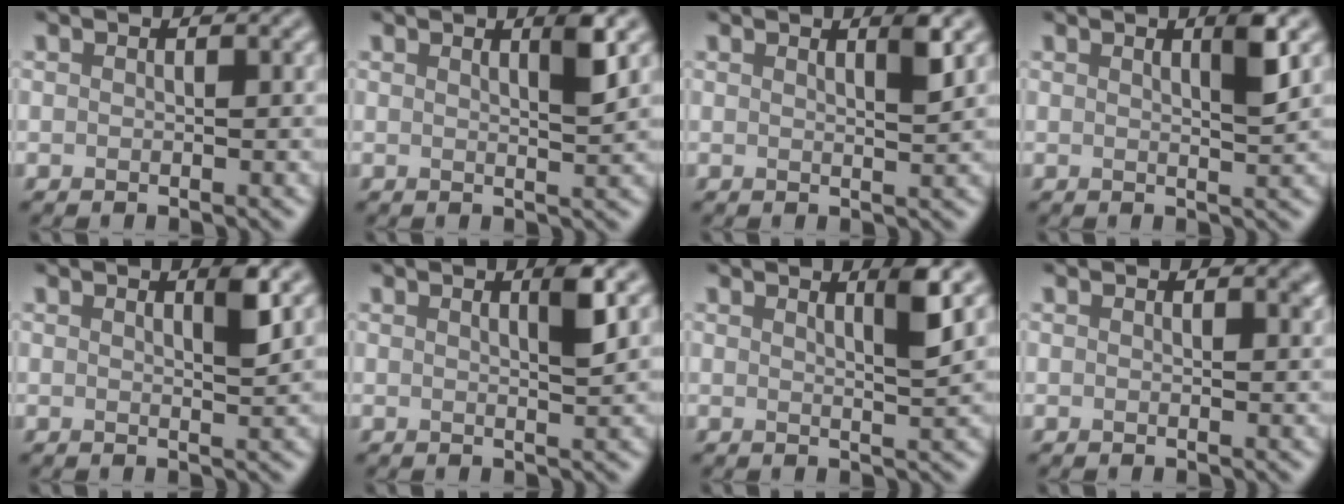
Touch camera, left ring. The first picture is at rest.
{"total": 2.2, "force": [1.1, 0.4, 1.9], "torque": [-0.022, 0.001, 0.014]}
{"total": 1.8, "force": [1.0, 0.4, 1.4], "torque": [-0.015, 0.001, 0.013]}
{"total": 2.5, "force": [1.0, 0.4, 2.2], "torque": [-0.028, 0.002, 0.014]}
{"total": 2.0, "force": [0.9, 0.3, 1.7], "torque": [-0.022, 0.000, 0.012]}
{"total": 2.3, "force": [0.9, 0.3, 2.0], "torque": [-0.028, 0.002, 0.013]}
{"total": 2.6, "force": [1.4, 0.4, 2.2], "torque": [-0.025, 0.001, 0.019]}
{"total": 0.8, "force": [0.5, 0.2, 0.6], "torque": [-0.005, -0.003, 0.010]}